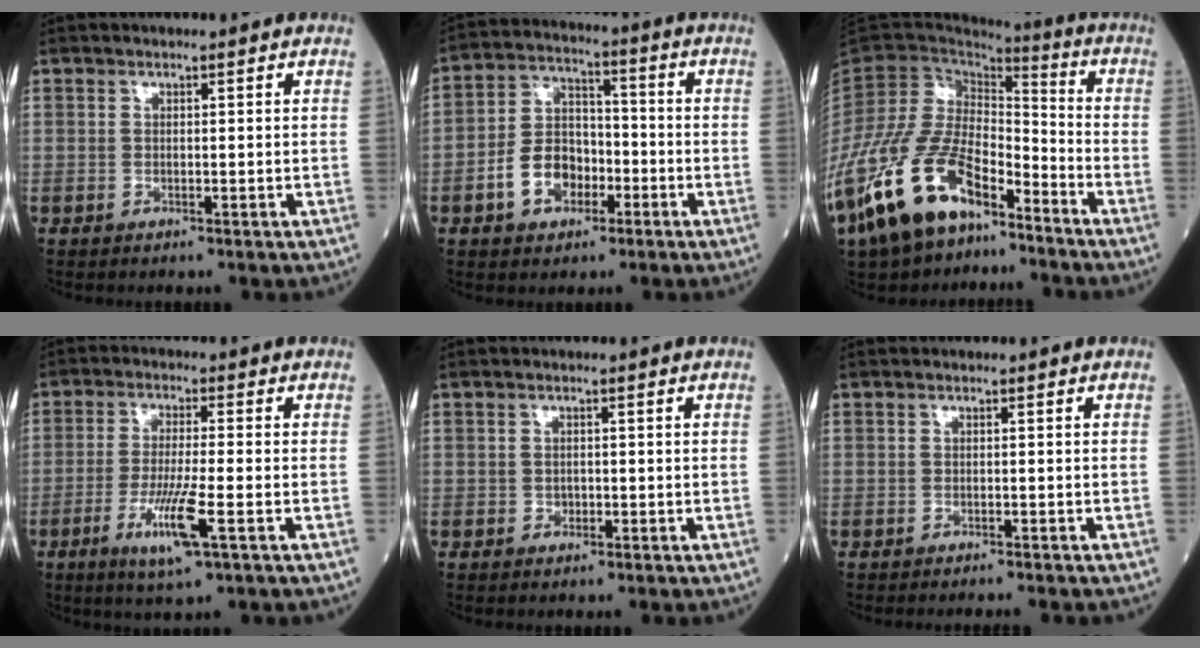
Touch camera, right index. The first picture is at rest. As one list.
[{"total": 8.6, "force": [-3.4, 5.9, 5.4], "torque": [-0.118, 0.022, -0.061]}, {"total": 19.2, "force": [-12.5, 8.5, 11.9], "torque": [-0.257, 0.004, -0.233]}, {"total": 7.8, "force": [-3.1, 0.0, 7.1], "torque": [-0.142, -0.020, -0.056]}, {"total": 0.9, "force": [-0.3, 0.7, 0.3], "torque": [-0.005, 0.003, -0.004]}, {"total": 2.5, "force": [-2.3, -0.1, 0.7], "torque": [-0.009, -0.002, -0.030]}]